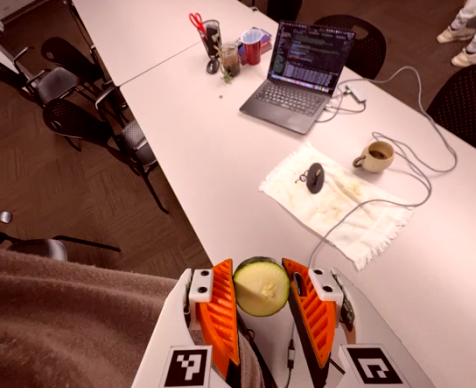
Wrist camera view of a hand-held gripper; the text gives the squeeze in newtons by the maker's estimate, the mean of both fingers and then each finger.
{"total": 9.2, "left": 8.8, "right": 9.7}